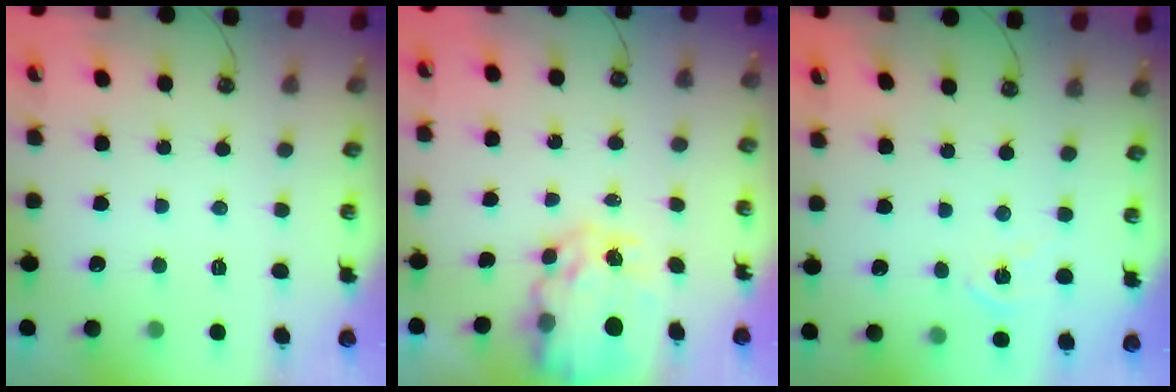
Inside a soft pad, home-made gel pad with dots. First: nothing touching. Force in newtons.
{"total": 9.3, "press": 9.3, "slide": 0.8}
{"total": 5.8, "press": 5.7, "slide": 0.7}